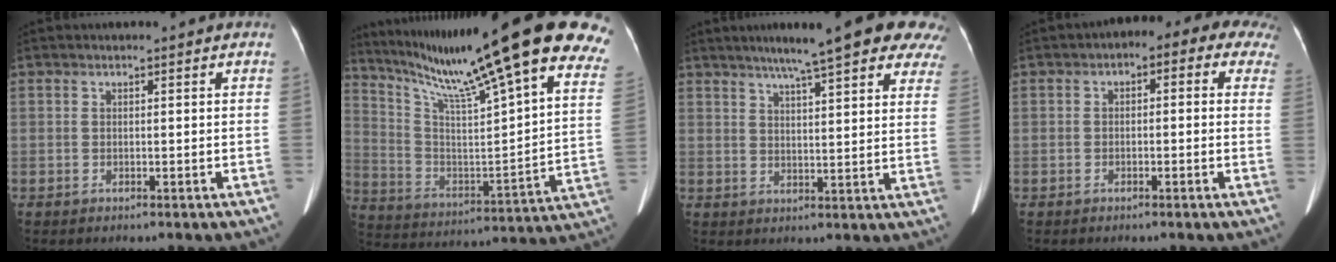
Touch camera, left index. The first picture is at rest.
{"total": 33.0, "force": [24.9, 1.8, 21.6], "torque": [-0.305, -0.046, 0.353]}
{"total": 18.4, "force": [14.2, 2.7, 11.5], "torque": [-0.154, 0.023, 0.168]}
{"total": 8.9, "force": [4.4, 4.3, 6.5], "torque": [-0.064, 0.039, 0.034]}